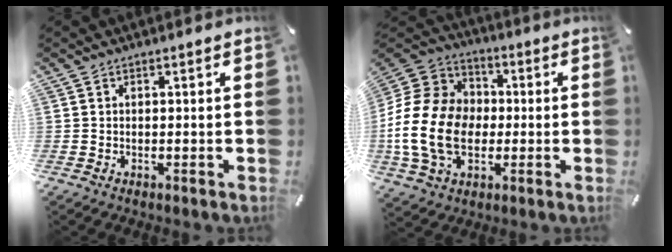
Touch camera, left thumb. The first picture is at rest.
{"total": 18.9, "force": [-3.0, 14.9, 11.2], "torque": [-0.254, 0.028, -0.054]}